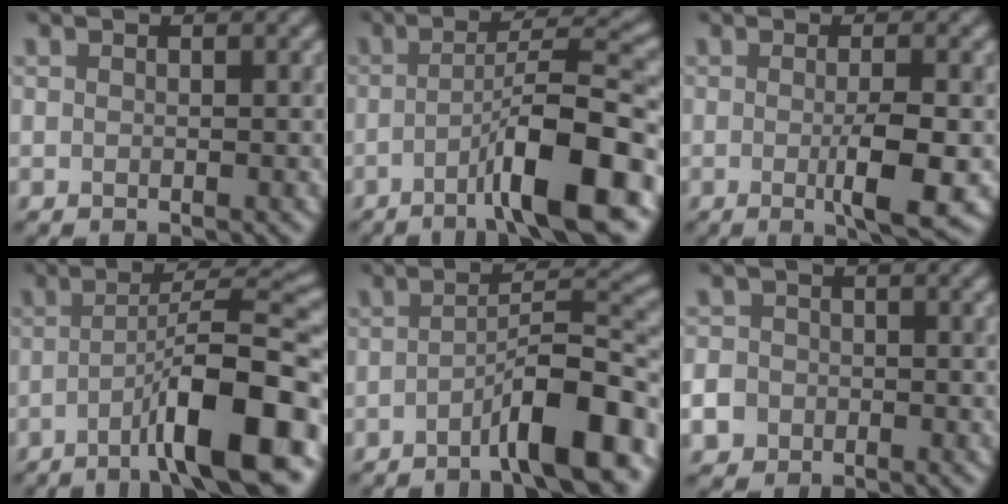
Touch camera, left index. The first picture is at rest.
{"total": 9.2, "force": [-3.8, 1.5, 8.3], "torque": [-0.117, 0.016, -0.069]}
{"total": 4.2, "force": [-0.7, 0.6, 4.1], "torque": [-0.067, -0.009, -0.009]}
{"total": 10.7, "force": [-4.4, 2.0, 9.5], "torque": [-0.129, 0.021, -0.075]}
{"total": 8.0, "force": [-4.2, 1.7, 6.6], "torque": [-0.095, 0.019, -0.070]}
{"total": 5.9, "force": [-2.9, 4.9, 1.6], "torque": [-0.037, -0.016, -0.069]}